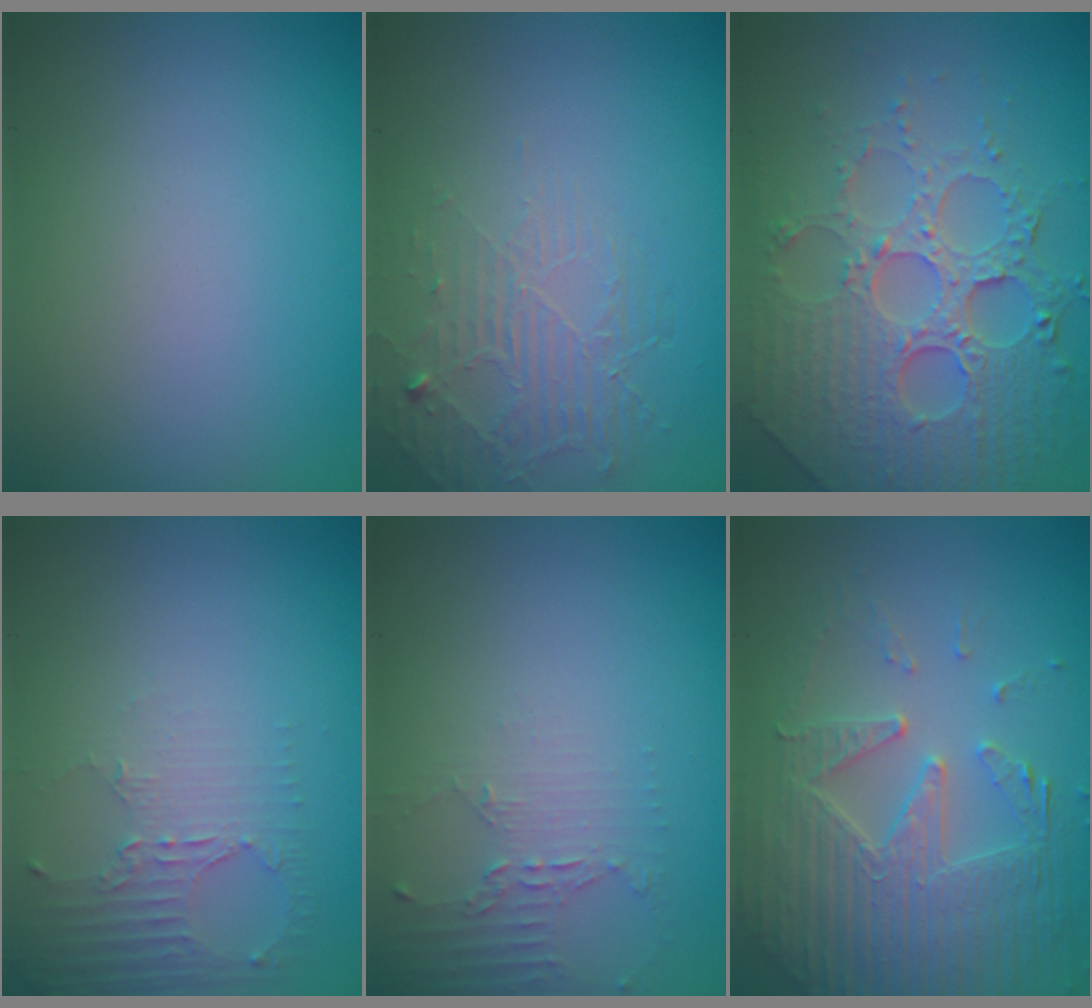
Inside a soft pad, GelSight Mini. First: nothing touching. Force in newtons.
{"total": 2.0, "press": 1.1, "slide": 1.7}
{"total": 8.2, "press": 6.0, "slide": 5.7}
{"total": 2.5, "press": 1.8, "slide": 1.7}
{"total": 2.1, "press": 1.5, "slide": 1.5}
{"total": 5.9, "press": 4.7, "slide": 3.6}